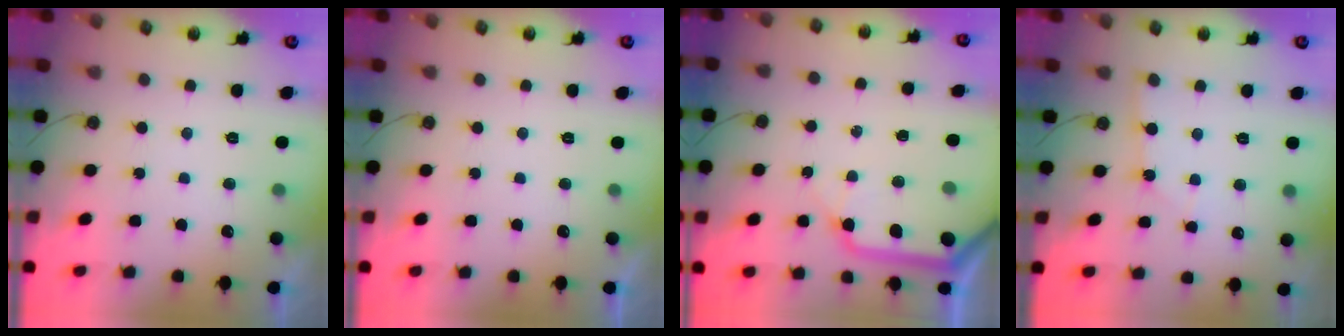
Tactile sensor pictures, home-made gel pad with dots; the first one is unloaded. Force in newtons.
{"total": 0.0}
{"total": 12.7, "press": 12.6, "slide": 2.0}
{"total": 1.5, "press": 1.5, "slide": 0.2}